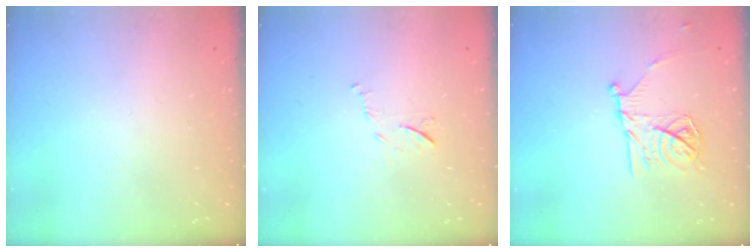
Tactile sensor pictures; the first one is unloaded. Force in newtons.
{"total": 6.0, "press": 6.0, "slide": 0.6}
{"total": 14.9, "press": 14.9, "slide": 0.4}